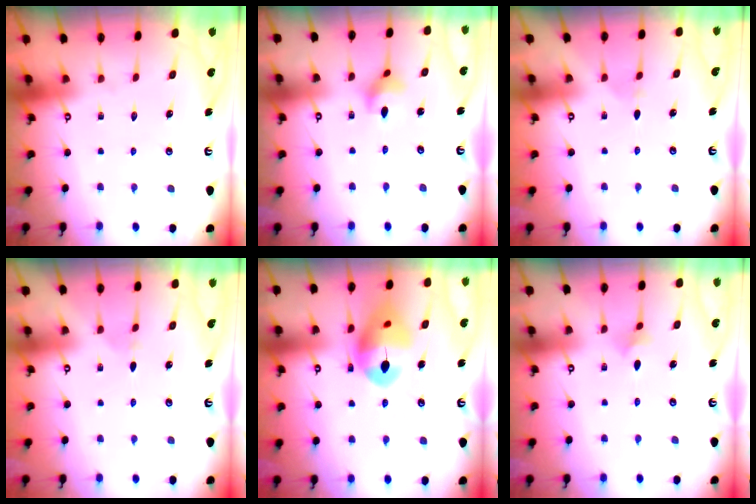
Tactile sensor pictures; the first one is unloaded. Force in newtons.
{"total": 3.8, "press": 3.7, "slide": 0.6}
{"total": 2.2, "press": 2.1, "slide": 0.5}
{"total": 2.2, "press": 2.1, "slide": 0.5}
{"total": 15.3, "press": 15.2, "slide": 1.6}
{"total": 3.9, "press": 3.8, "slide": 0.9}